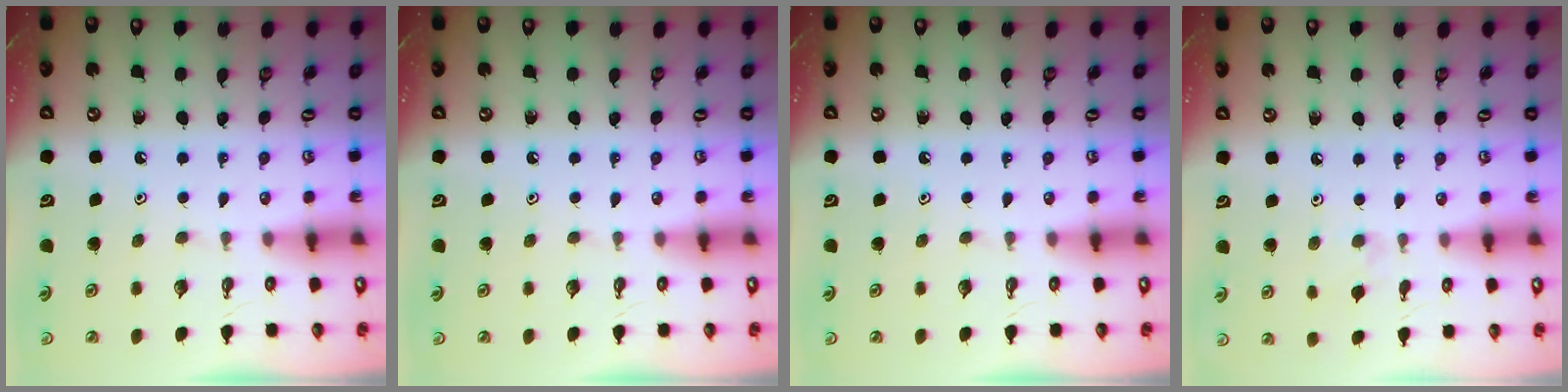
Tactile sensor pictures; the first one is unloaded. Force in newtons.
{"total": 0.0}
{"total": 0.0}
{"total": 5.2, "press": 5.2, "slide": 0.7}